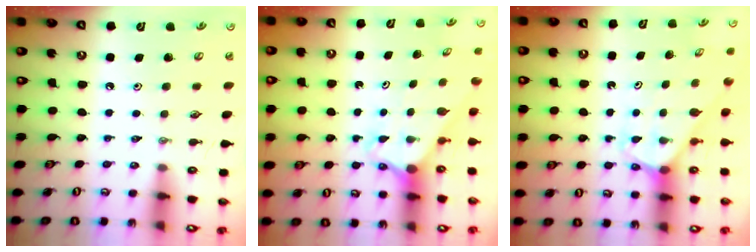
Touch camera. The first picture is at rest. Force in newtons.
{"total": 2.6, "press": 2.6, "slide": 0.2}
{"total": 2.4, "press": 2.4, "slide": 0.2}